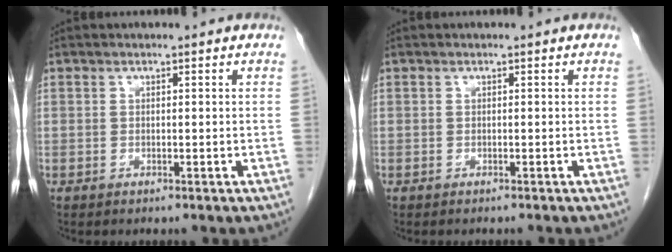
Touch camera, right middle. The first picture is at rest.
{"total": 1.1, "force": [-1.1, 0.2, 0.4], "torque": [-0.008, -0.001, -0.013]}